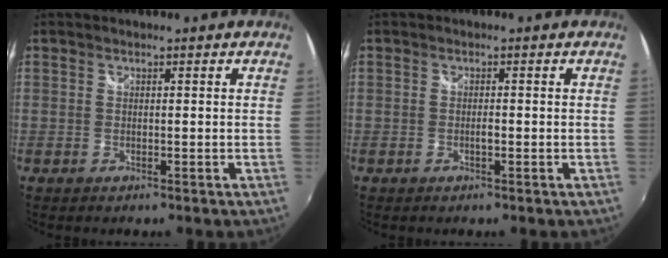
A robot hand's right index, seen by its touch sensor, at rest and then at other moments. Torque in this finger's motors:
{"motor_torque": [0.48, -0.04, 0.17, 0.04]}